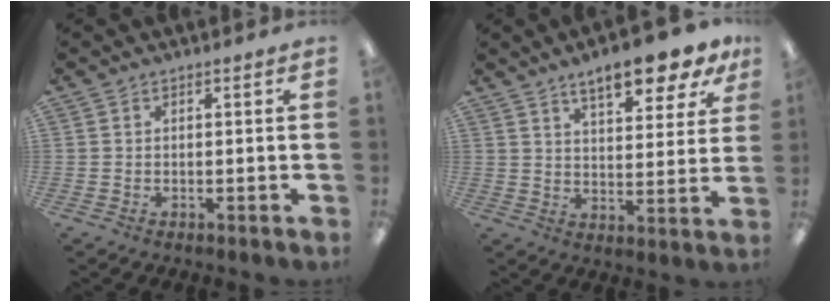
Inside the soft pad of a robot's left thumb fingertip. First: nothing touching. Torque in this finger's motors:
{"motor_torque": [0.37, 0.45, 1.31, -1.06, 0.12]}